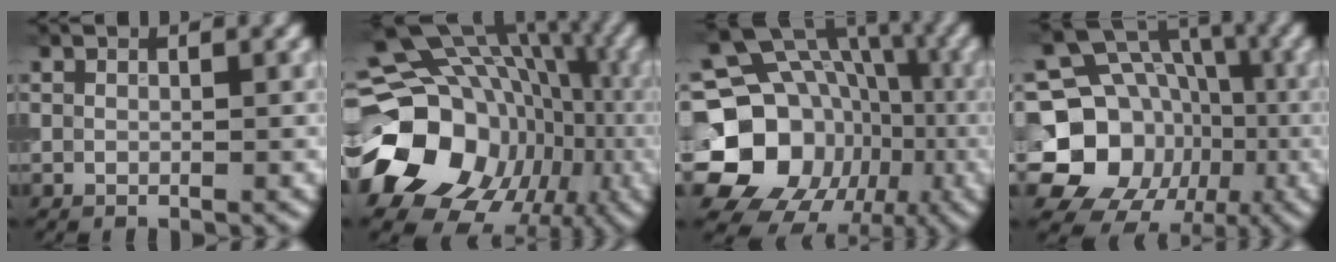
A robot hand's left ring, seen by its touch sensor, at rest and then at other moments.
{"total": 21.3, "force": [-3.6, 17.9, 10.9], "torque": [-0.170, -0.023, -0.071]}
{"total": 19.0, "force": [-4.1, 16.4, 8.6], "torque": [-0.156, -0.012, -0.088]}
{"total": 14.0, "force": [-3.1, 12.0, 6.5], "torque": [-0.119, -0.017, -0.073]}